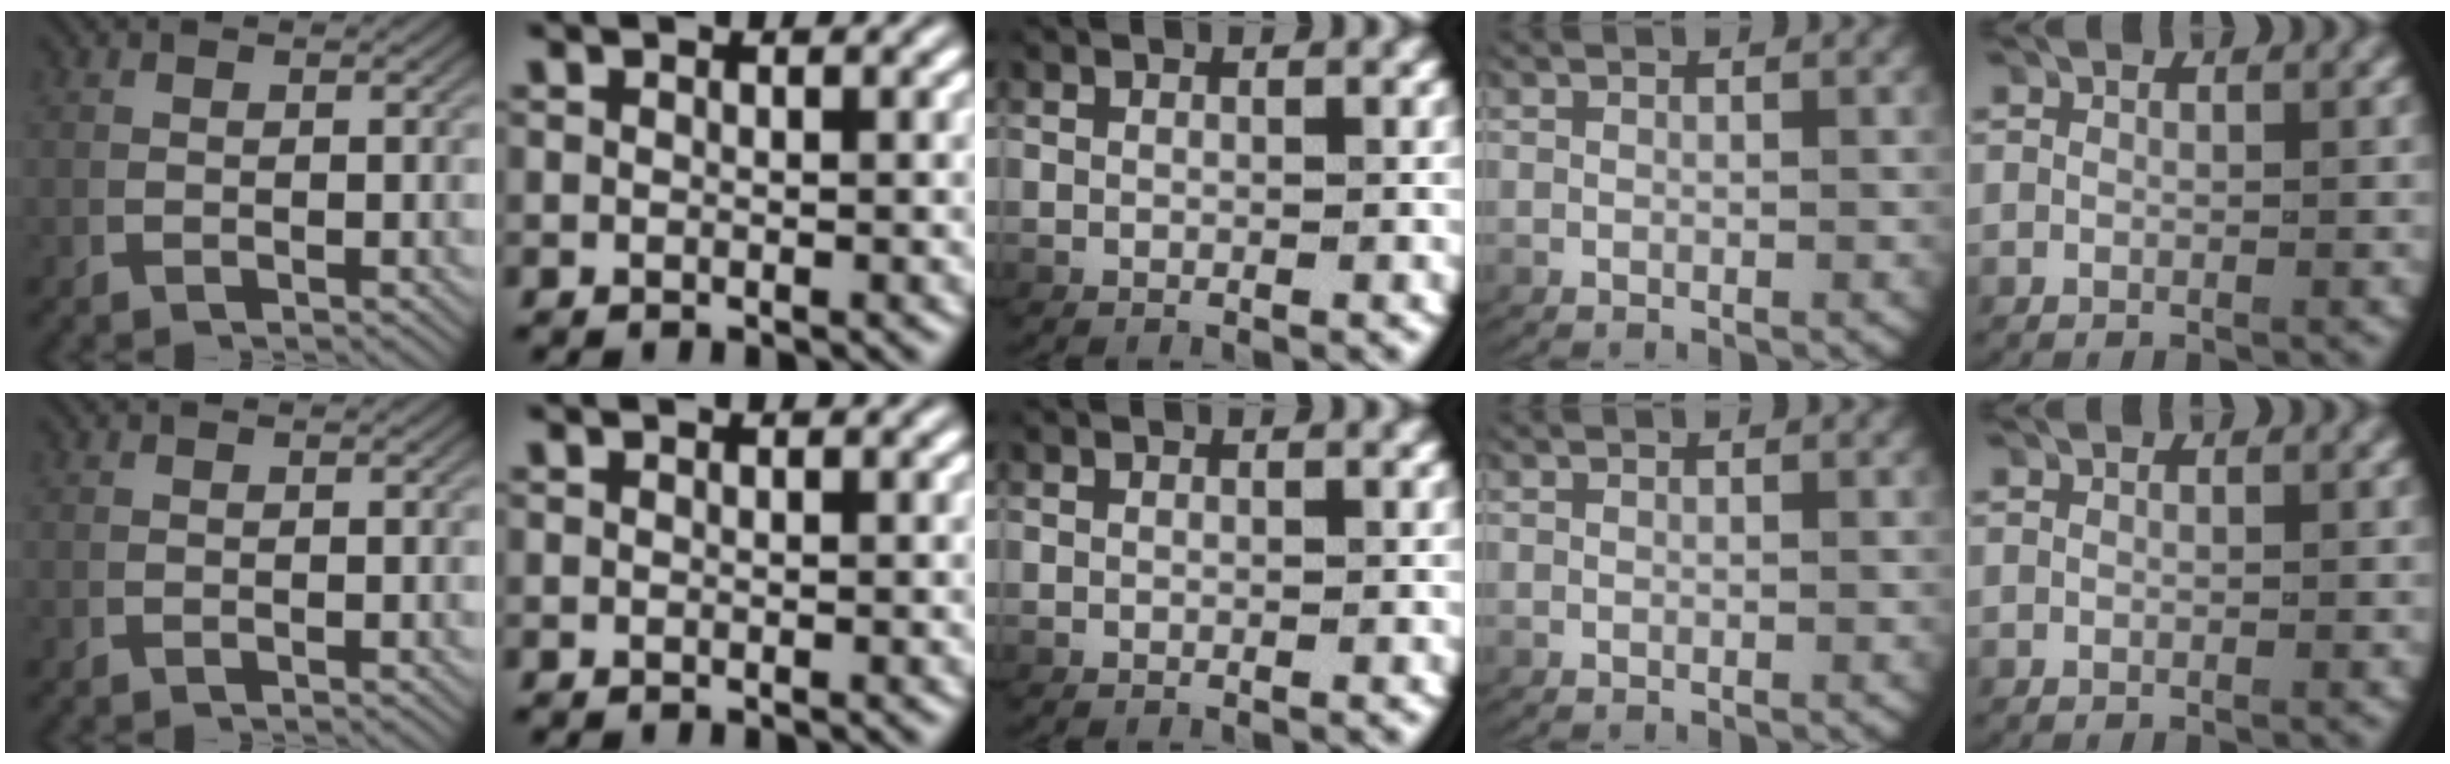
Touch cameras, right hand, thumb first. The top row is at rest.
{}